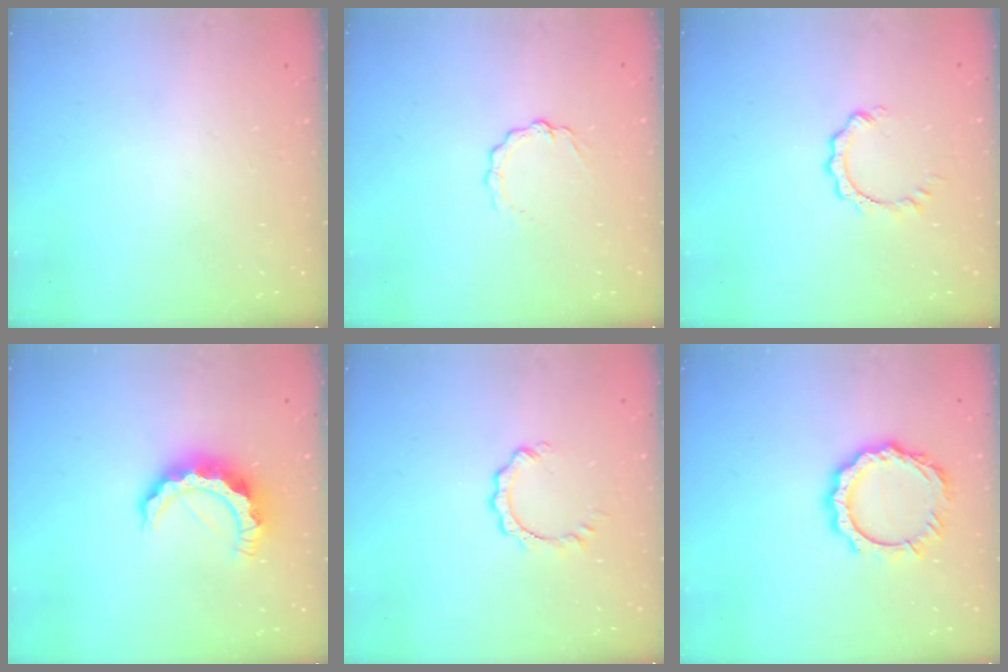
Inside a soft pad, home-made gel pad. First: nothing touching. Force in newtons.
{"total": 3.6, "press": 3.6, "slide": 0.3}
{"total": 2.9, "press": 2.8, "slide": 0.3}
{"total": 9.9, "press": 9.9, "slide": 0.9}
{"total": 2.9, "press": 2.8, "slide": 0.3}
{"total": 12.1, "press": 12.1, "slide": 1.0}